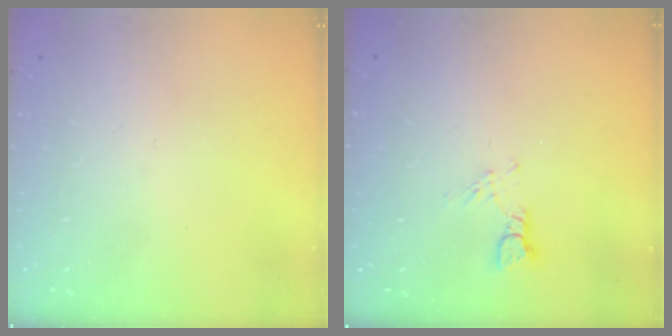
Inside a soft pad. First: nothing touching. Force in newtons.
{"total": 3.6, "press": 3.6, "slide": 0.3}